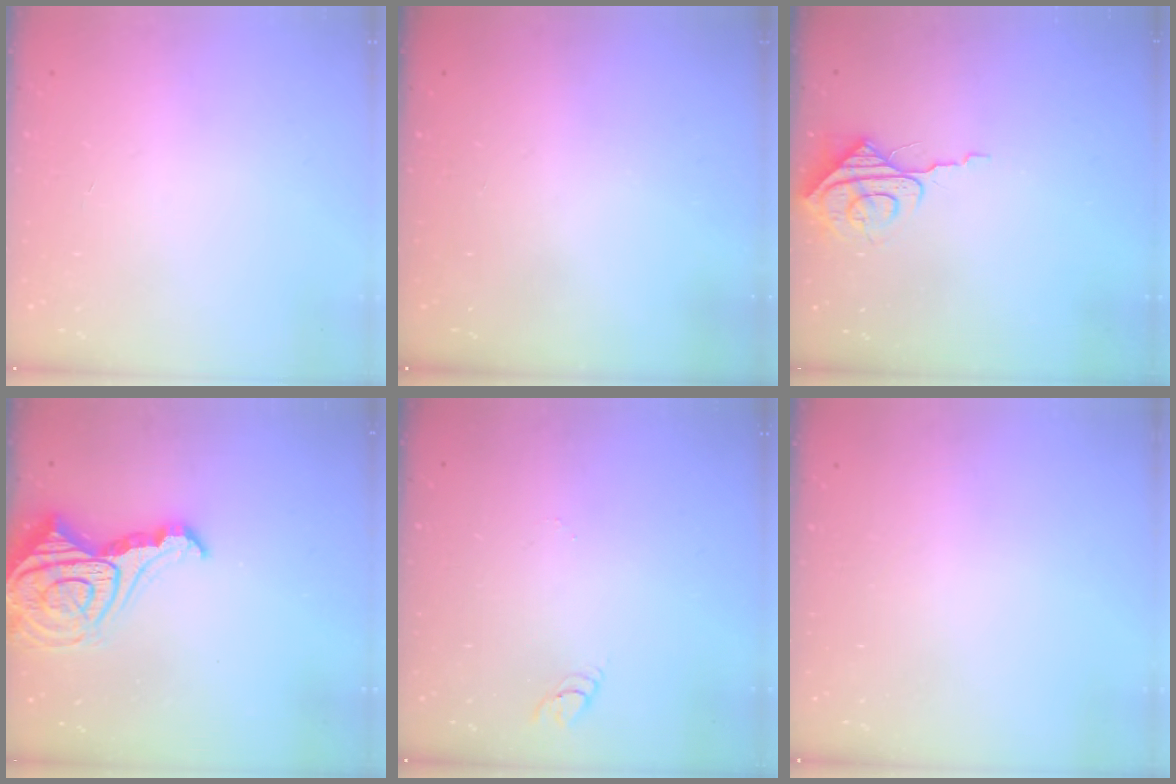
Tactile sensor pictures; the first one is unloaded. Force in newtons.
{"total": 0.0}
{"total": 7.9, "press": 7.9, "slide": 0.8}
{"total": 17.9, "press": 17.8, "slide": 1.9}
{"total": 3.2, "press": 3.2, "slide": 0.3}
{"total": 0.0}